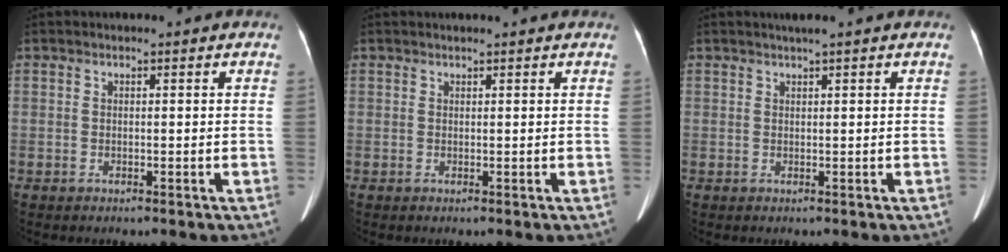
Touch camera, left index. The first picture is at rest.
{"total": 1.2, "force": [1.1, 0.0, 0.5], "torque": [-0.006, 0.016, 0.016]}
{"total": 1.2, "force": [0.8, -0.2, 0.8], "torque": [-0.016, 0.004, 0.018]}